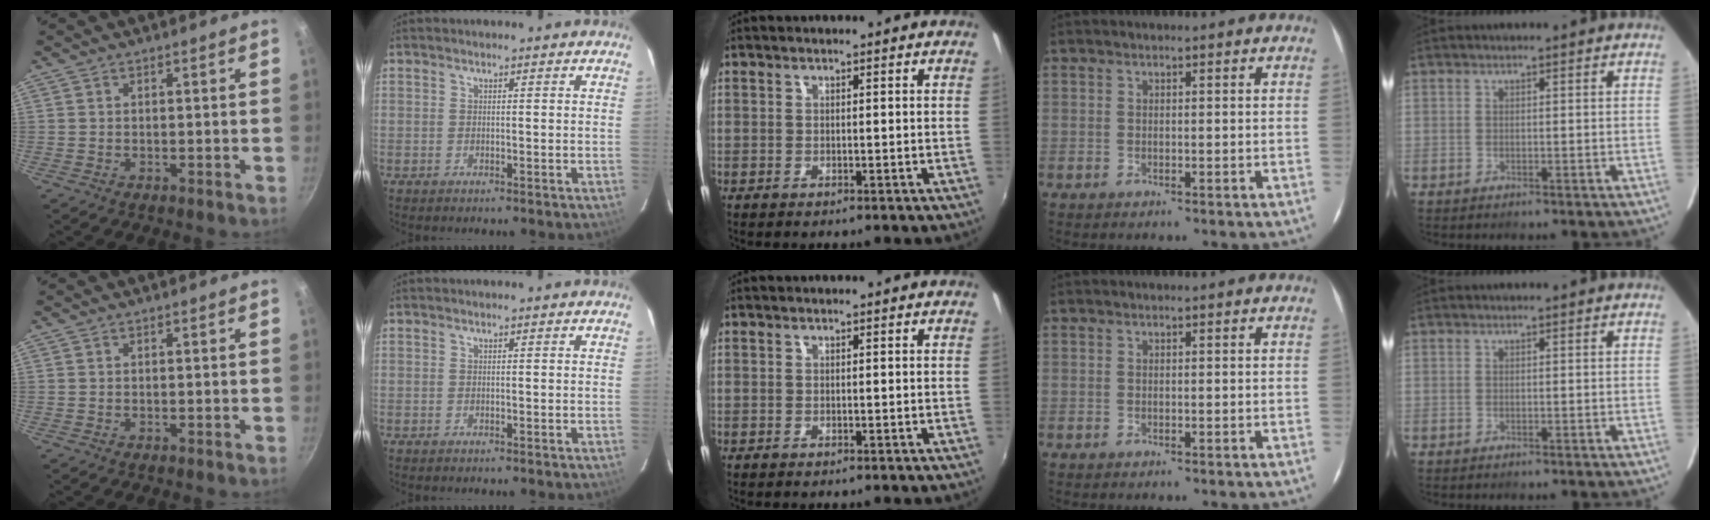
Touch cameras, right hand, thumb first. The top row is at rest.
{}